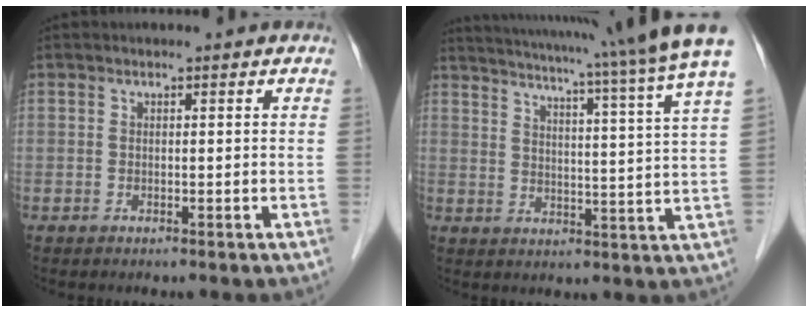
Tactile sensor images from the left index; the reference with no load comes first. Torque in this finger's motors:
{"motor_torque": [1.11, -1.03, 0.66, 0.16]}